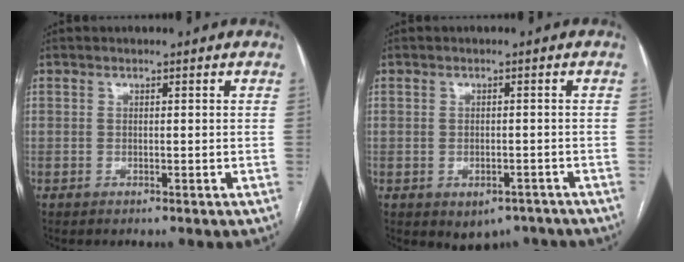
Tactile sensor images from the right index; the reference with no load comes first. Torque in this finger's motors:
{"motor_torque": [0.60, -0.23, 0.13, 0.03]}